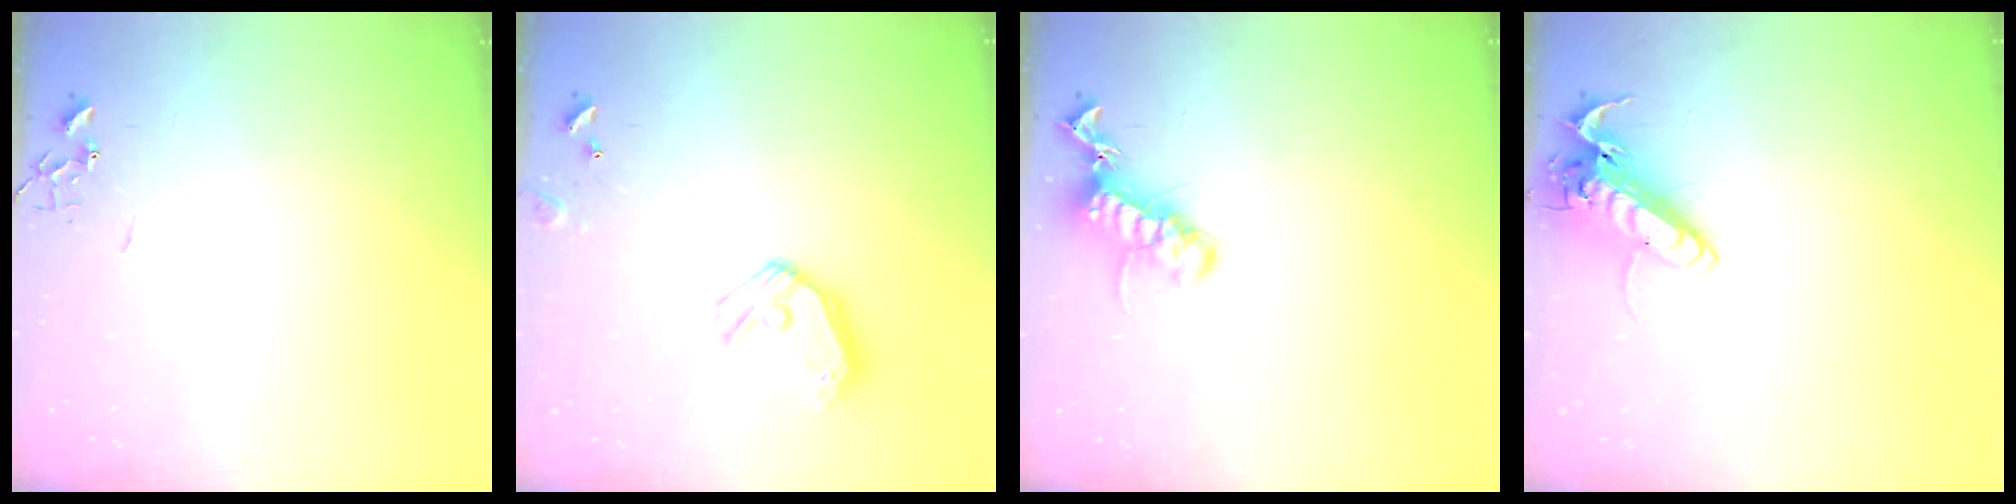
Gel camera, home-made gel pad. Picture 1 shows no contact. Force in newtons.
{"total": 13.0, "press": 12.9, "slide": 1.9}
{"total": 15.5, "press": 15.4, "slide": 1.8}
{"total": 13.8, "press": 13.7, "slide": 2.0}